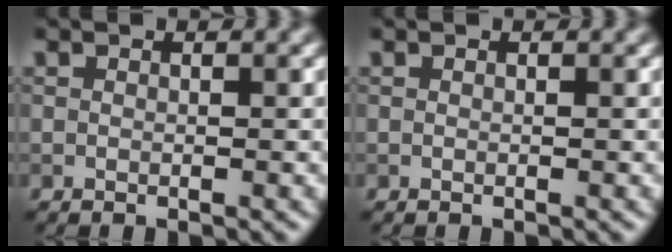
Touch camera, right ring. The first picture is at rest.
{"total": 0.0}